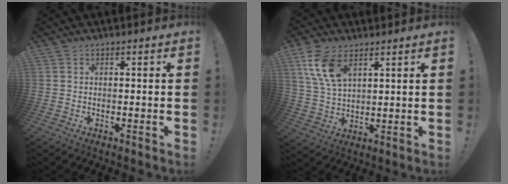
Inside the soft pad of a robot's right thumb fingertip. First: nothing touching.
{"total": 11.0, "force": [5.9, 5.8, 7.2], "torque": [-0.149, -0.016, 0.111]}